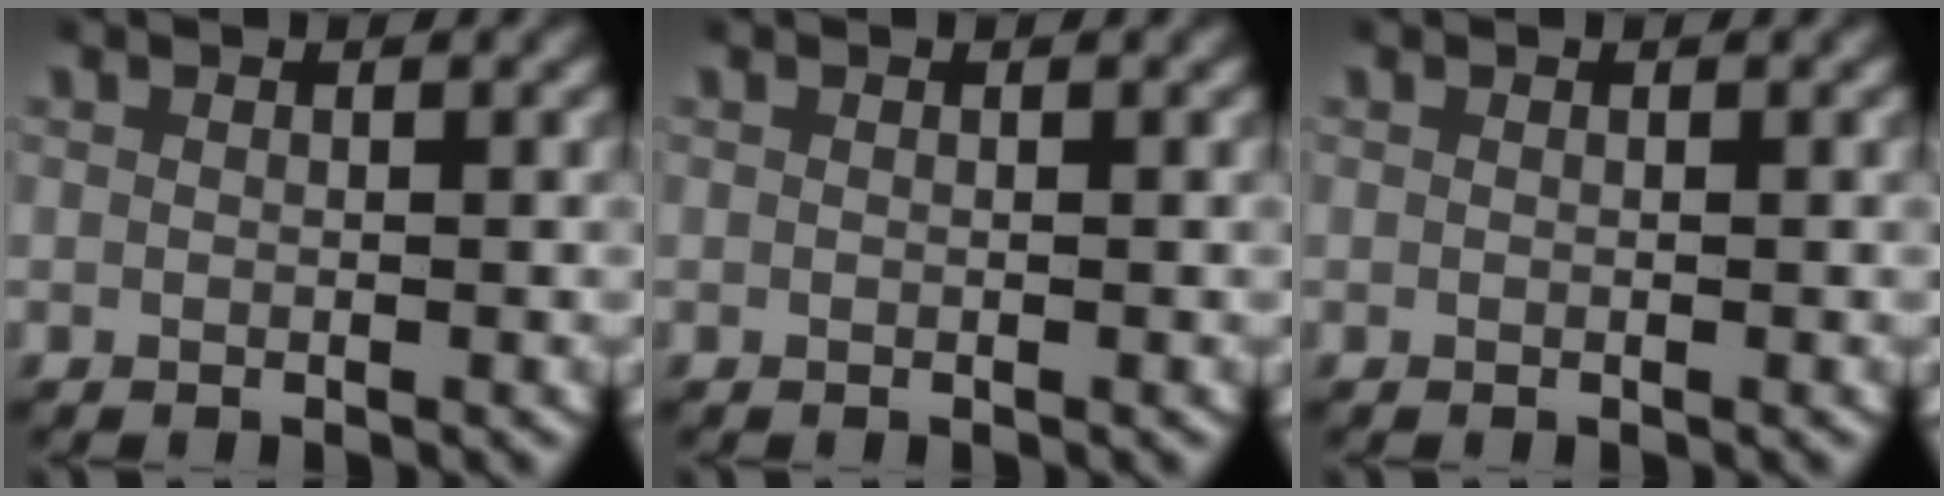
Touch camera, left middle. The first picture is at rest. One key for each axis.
{"total": 0.0}
{"total": 0.0}